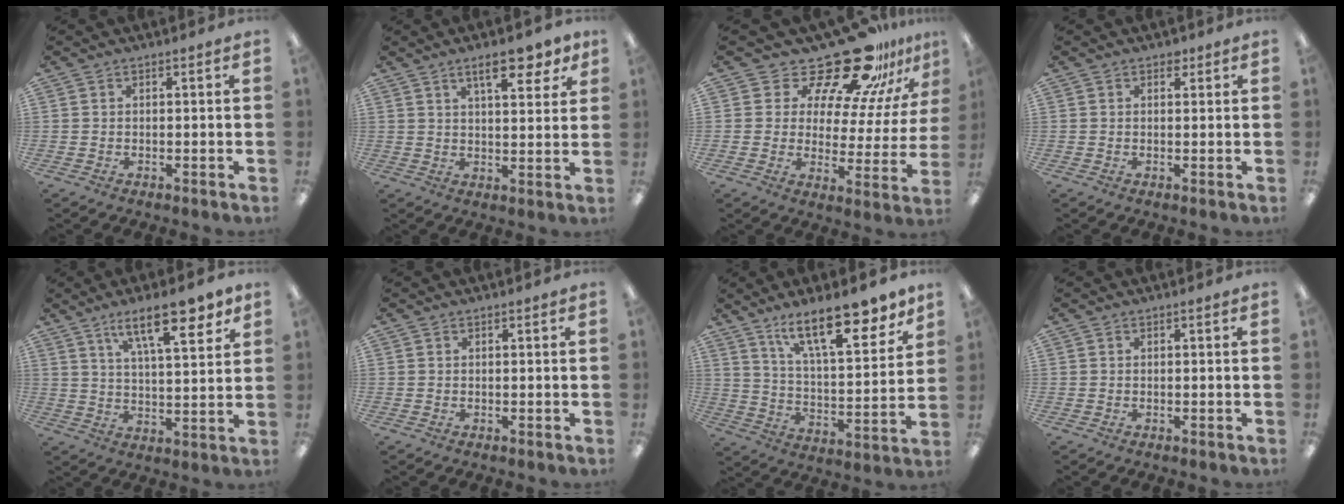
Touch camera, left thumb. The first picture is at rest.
{"total": 9.5, "force": [6.0, 3.4, 6.5], "torque": [-0.085, -0.027, 0.096]}
{"total": 22.3, "force": [17.9, 8.2, 10.4], "torque": [-0.161, -0.130, 0.299]}
{"total": 1.8, "force": [1.1, 1.1, 0.9], "torque": [-0.003, -0.005, 0.017]}
{"total": 14.6, "force": [9.2, 4.7, 10.3], "torque": [-0.154, -0.042, 0.148]}
{"total": 0.0}
{"total": 19.4, "force": [14.2, 6.1, 11.8], "torque": [-0.181, -0.085, 0.232]}
{"total": 0.0}